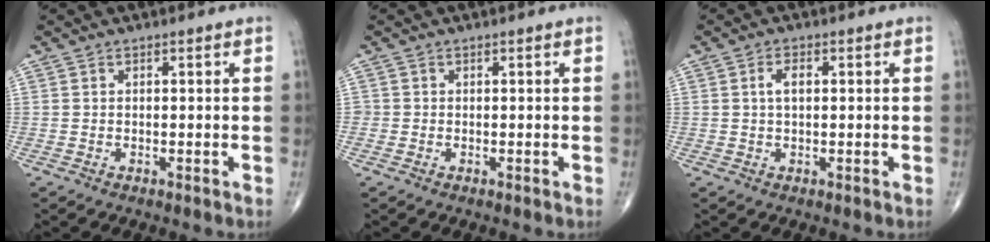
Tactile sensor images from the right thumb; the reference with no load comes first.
{"total": 0.8, "force": [-0.2, 0.8, 0.0], "torque": [0.004, 0.005, -0.007]}
{"total": 2.7, "force": [0.4, 1.4, 2.3], "torque": [-0.043, 0.006, 0.005]}